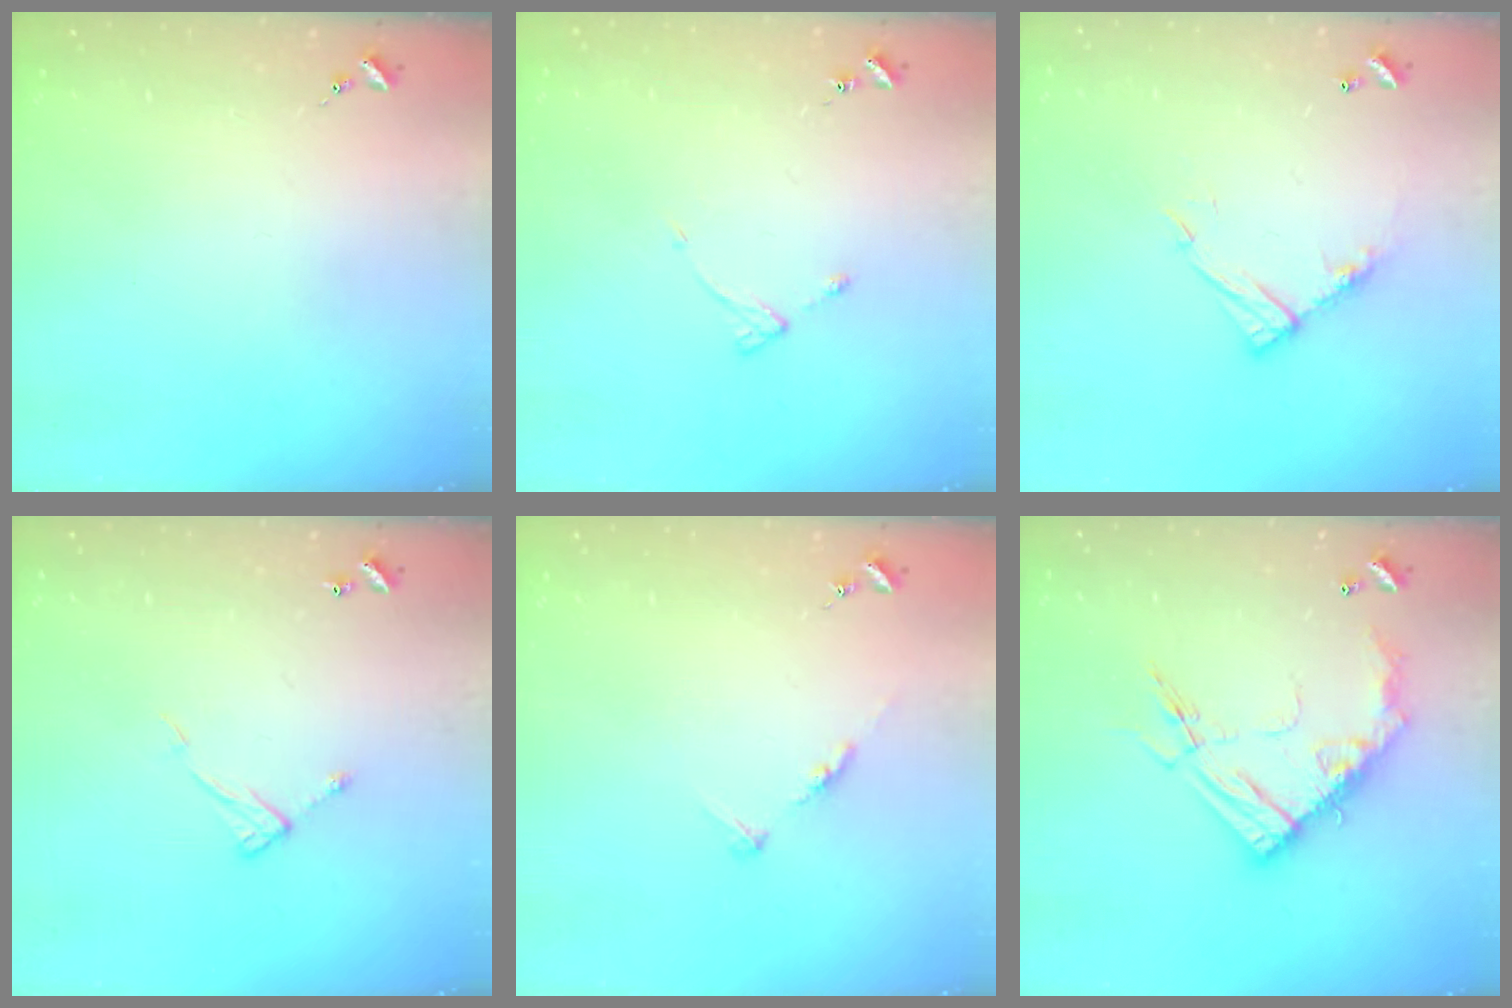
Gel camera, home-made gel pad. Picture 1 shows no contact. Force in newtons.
{"total": 4.8, "press": 4.7, "slide": 0.5}
{"total": 11.5, "press": 11.4, "slide": 0.8}
{"total": 7.3, "press": 7.3, "slide": 0.4}
{"total": 5.8, "press": 5.8, "slide": 0.6}
{"total": 17.2, "press": 17.1, "slide": 1.4}